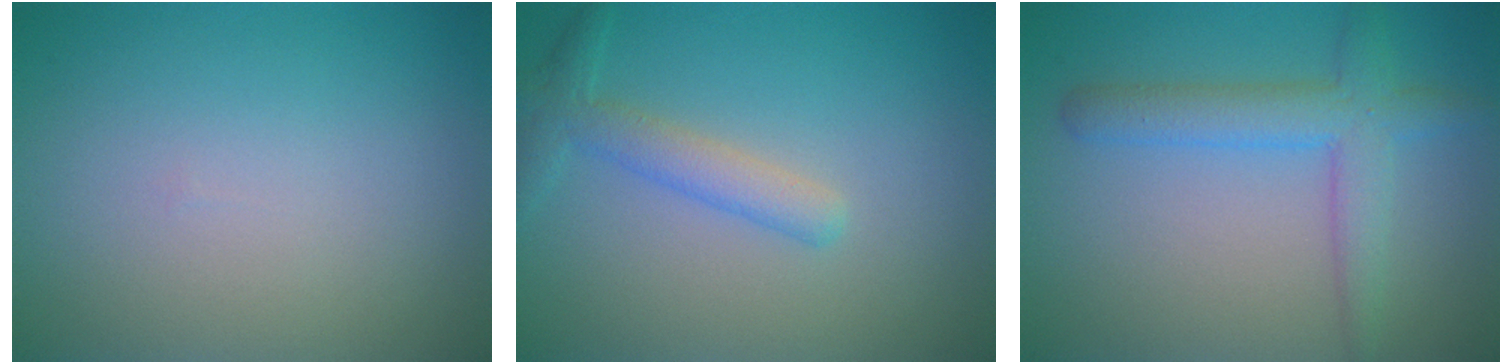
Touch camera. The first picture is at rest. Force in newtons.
{"total": 2.6, "press": 2.6, "slide": 0.1}
{"total": 4.0, "press": 4.0, "slide": 0.2}